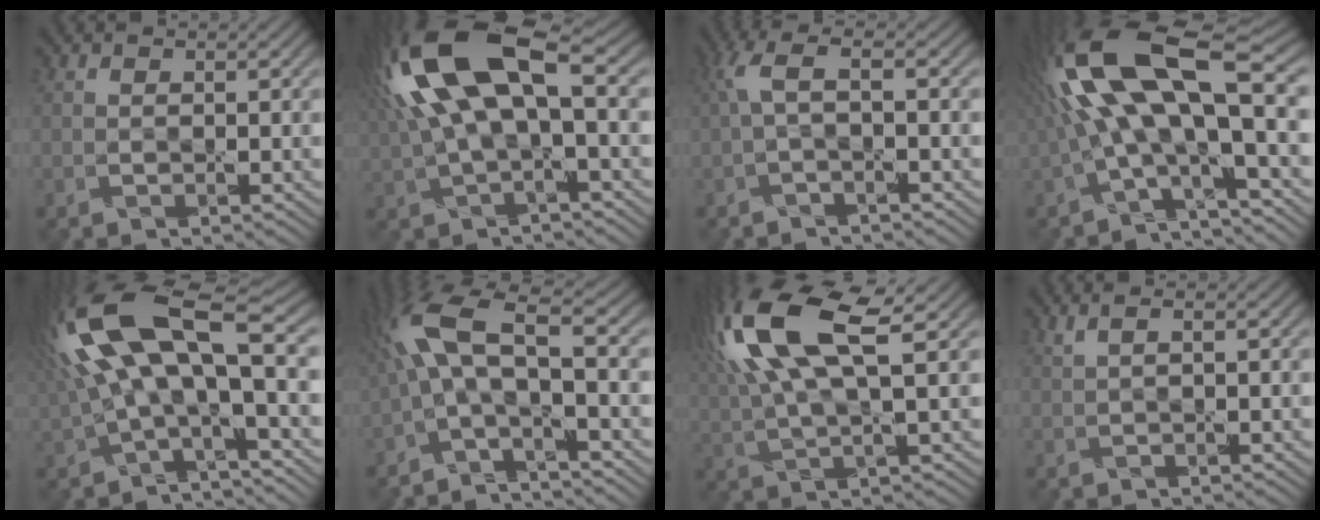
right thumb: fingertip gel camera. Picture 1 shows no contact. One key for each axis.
{"total": 16.4, "fx": 4.5, "fy": 6.5, "fz": 14.4, "tx": -0.340, "ty": 0.022, "tz": 0.087}
{"total": 3.4, "fx": 0.3, "fy": 0.6, "fz": 3.4, "tx": -0.078, "ty": 0.013, "tz": 0.004}
{"total": 17.5, "fx": 2.6, "fy": 6.4, "fz": 16.0, "tx": -0.331, "ty": 0.014, "tz": 0.049}
{"total": 16.4, "fx": 3.3, "fy": 6.1, "fz": 14.8, "tx": -0.320, "ty": 0.013, "tz": 0.062}
{"total": 10.6, "fx": -0.2, "fy": 3.5, "fz": 10.0, "tx": -0.219, "ty": 0.024, "tz": -0.022}
{"total": 15.1, "fx": 6.1, "fy": 4.7, "fz": 13.1, "tx": -0.309, "ty": 0.018, "tz": 0.116}
{"total": 1.2, "fx": 0.6, "fy": -0.1, "fz": 1.0, "tx": -0.029, "ty": 0.009, "tz": 0.013}